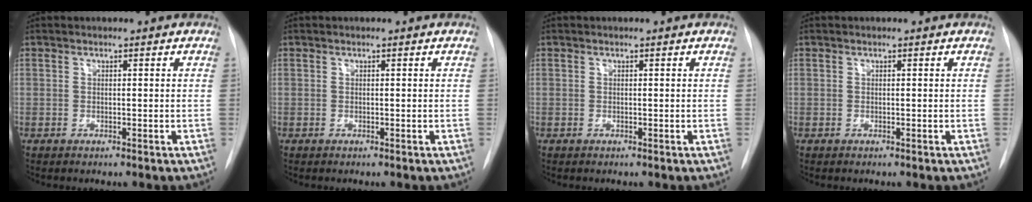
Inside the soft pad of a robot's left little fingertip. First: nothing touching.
{"total": 0.0}
{"total": 0.0}
{"total": 0.0}